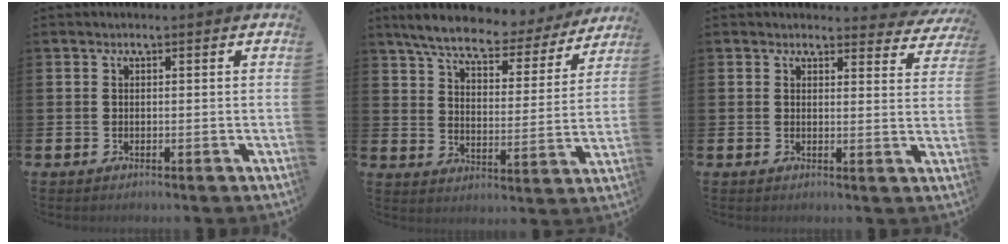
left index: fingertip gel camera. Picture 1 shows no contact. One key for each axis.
{"total": 7.6, "fx": 6.8, "fy": 1.5, "fz": 3.0, "tx": -0.085, "ty": -0.046, "tz": 0.113}
{"total": 2.3, "fx": 2.2, "fy": 0.6, "fz": 0.1, "tx": 0.000, "ty": -0.015, "tz": 0.037}